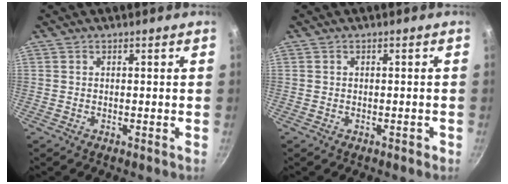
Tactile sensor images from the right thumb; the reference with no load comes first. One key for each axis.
{"total": 0.7, "fx": -0.5, "fy": 0.5, "fz": 0.3, "tx": 0.003, "ty": 0.010, "tz": -0.001}